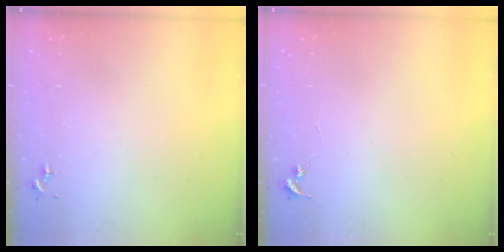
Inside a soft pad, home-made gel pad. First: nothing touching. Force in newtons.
{"total": 0.0}